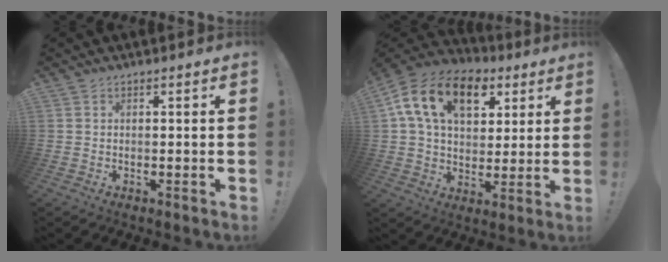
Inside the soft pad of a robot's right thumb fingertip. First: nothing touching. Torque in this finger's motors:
{"motor_torque": [2.47, 2.53, 1.16, -0.01, 0.33]}